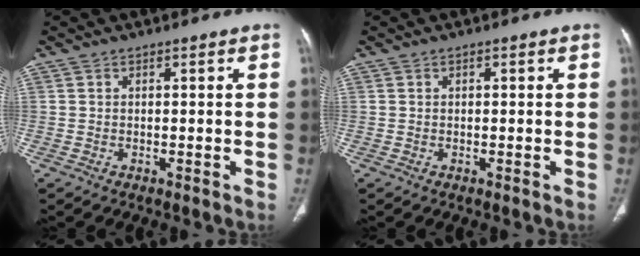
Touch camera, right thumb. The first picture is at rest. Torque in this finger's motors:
{"motor_torque": [-0.38, 0.07, -0.03, 0.42, 0.03]}